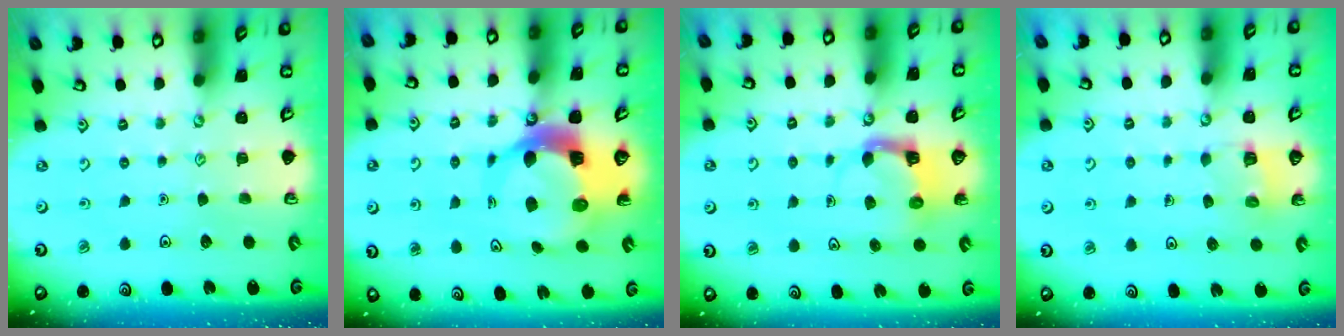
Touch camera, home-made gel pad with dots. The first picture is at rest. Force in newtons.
{"total": 10.1, "press": 10.0, "slide": 1.5}
{"total": 4.6, "press": 4.6, "slide": 0.1}
{"total": 5.8, "press": 5.8, "slide": 0.3}